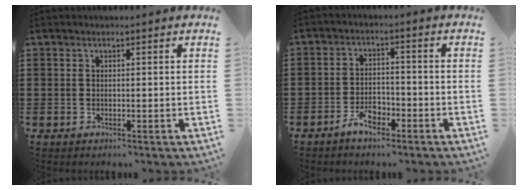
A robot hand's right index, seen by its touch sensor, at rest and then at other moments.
{"total": 3.9, "force": [-3.0, 1.7, 1.9], "torque": [-0.038, 0.010, -0.059]}